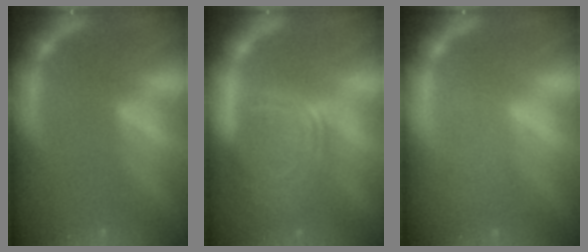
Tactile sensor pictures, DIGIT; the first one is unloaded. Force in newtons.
{"total": 8.5}
{"total": 1.5}